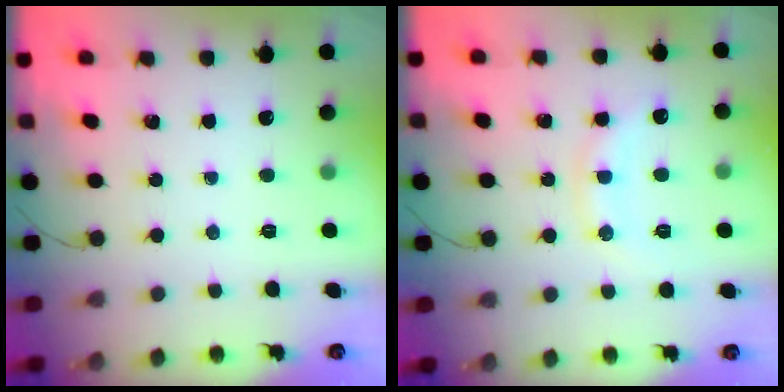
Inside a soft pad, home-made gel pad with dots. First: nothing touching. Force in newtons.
{"total": 10.7, "press": 10.7, "slide": 0.8}